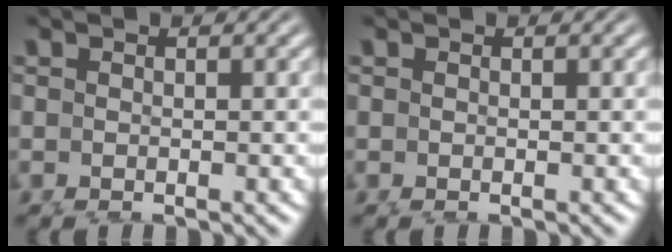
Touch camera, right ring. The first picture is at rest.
{"total": 0.0}